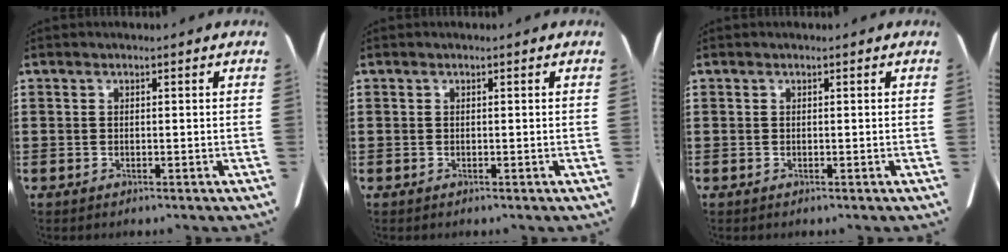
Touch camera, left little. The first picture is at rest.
{"total": 0.0}
{"total": 0.0}